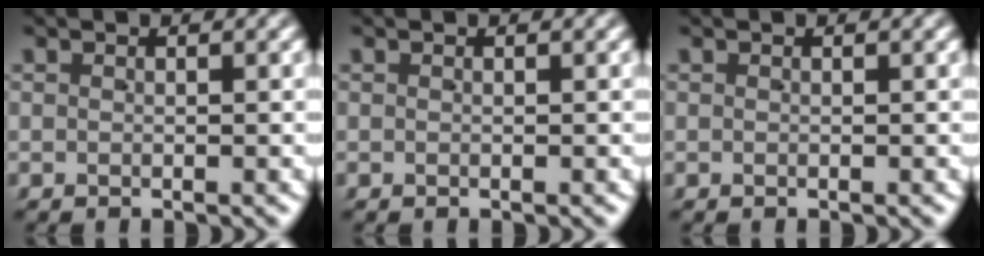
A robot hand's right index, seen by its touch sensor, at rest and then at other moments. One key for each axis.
{"total": 0.0}
{"total": 0.0}